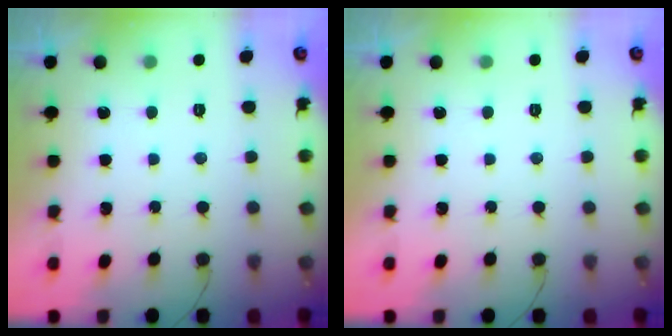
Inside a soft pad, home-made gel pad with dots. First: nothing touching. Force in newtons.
{"total": 0.0}